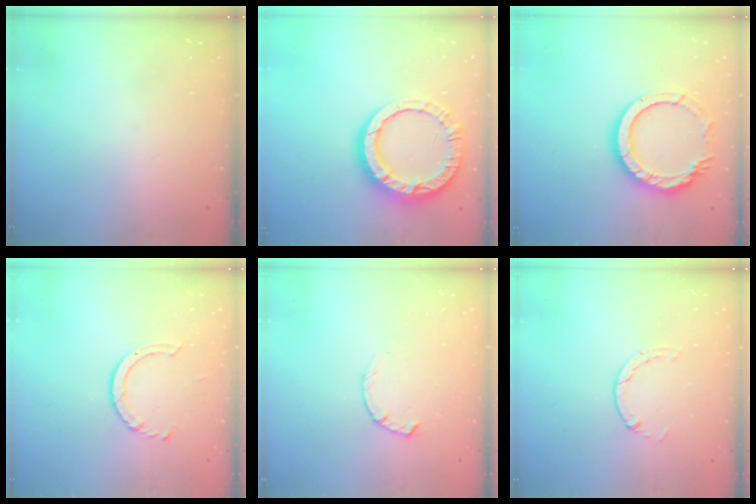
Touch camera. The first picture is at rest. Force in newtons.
{"total": 14.0, "press": 14.0, "slide": 1.3}
{"total": 13.2, "press": 13.1, "slide": 1.1}
{"total": 4.0, "press": 3.9, "slide": 0.5}
{"total": 1.8, "press": 1.8, "slide": 0.3}
{"total": 0.6, "press": 0.6, "slide": 0.2}